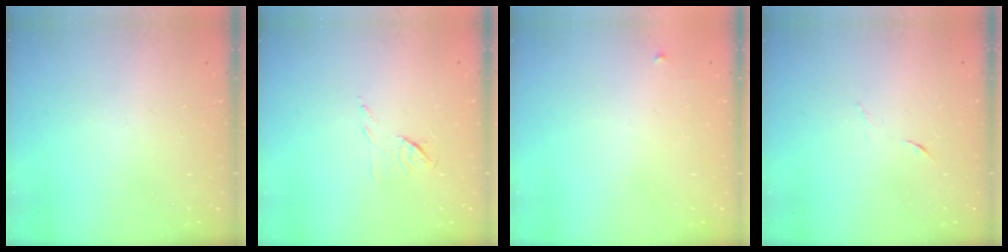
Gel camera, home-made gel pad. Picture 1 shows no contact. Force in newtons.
{"total": 5.4, "press": 5.3, "slide": 0.9}
{"total": 2.4, "press": 2.3, "slide": 0.4}
{"total": 4.1, "press": 4.0, "slide": 1.1}